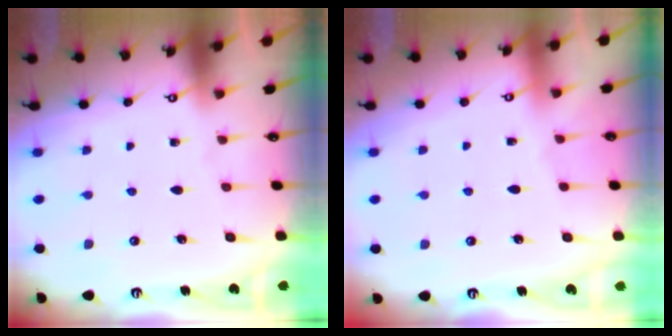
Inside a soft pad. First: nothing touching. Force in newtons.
{"total": 1.9, "press": 1.8, "slide": 0.5}